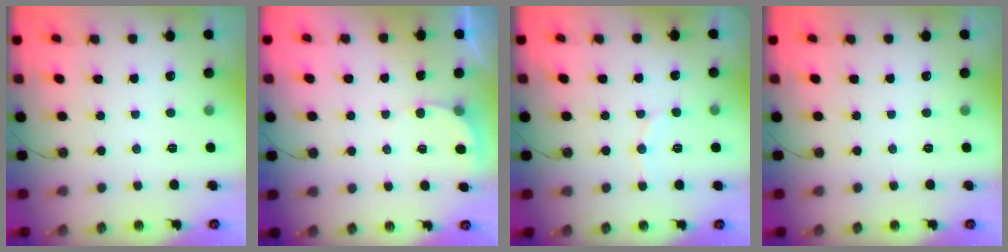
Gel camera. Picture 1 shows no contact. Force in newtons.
{"total": 3.2, "press": 3.2, "slide": 0.3}
{"total": 6.8, "press": 6.6, "slide": 1.6}
{"total": 0.0}